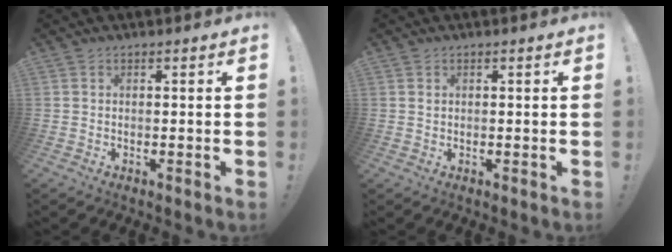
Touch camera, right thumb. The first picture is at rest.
{"total": 0.7, "force": [0.6, 0.4, -0.2], "torque": [0.010, -0.001, 0.009]}